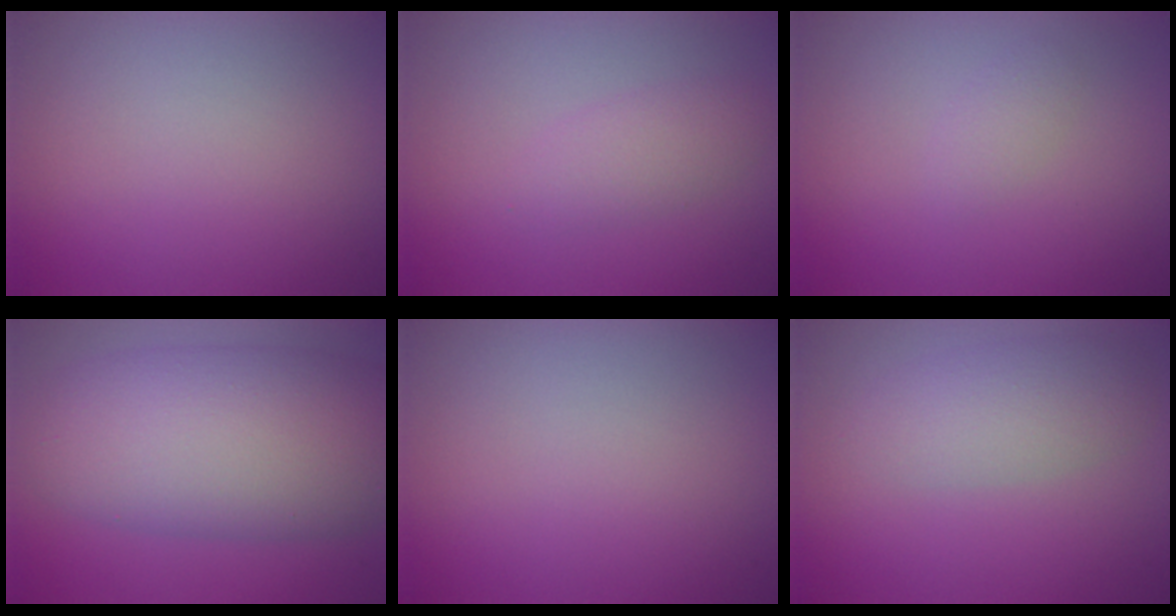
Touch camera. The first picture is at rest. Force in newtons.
{"total": 2.0, "press": 2.0, "slide": 0.1}
{"total": 1.0, "press": 1.0, "slide": 0.1}
{"total": 11.7, "press": 11.7, "slide": 0.6}
{"total": 0.0}
{"total": 3.5, "press": 3.5, "slide": 0.1}